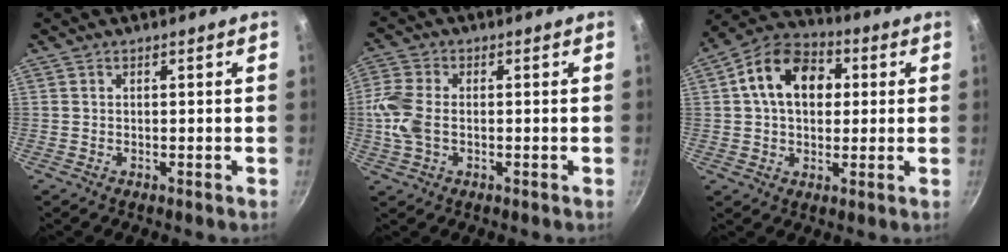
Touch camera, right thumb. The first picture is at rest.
{"total": 7.6, "force": [-0.7, 4.9, 5.8], "torque": [-0.132, 0.007, -0.023]}
{"total": 14.1, "force": [2.8, 10.0, 9.5], "torque": [-0.125, 0.021, 0.026]}